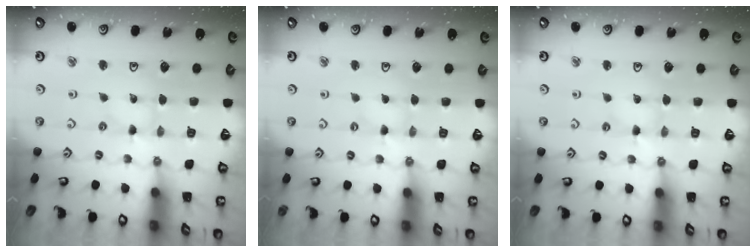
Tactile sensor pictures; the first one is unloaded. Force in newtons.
{"total": 0.0}
{"total": 0.0}